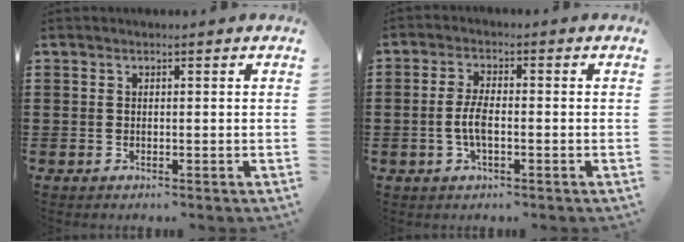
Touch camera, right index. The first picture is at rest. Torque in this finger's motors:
{"motor_torque": [0.80, 1.34, 0.05, 0.03]}